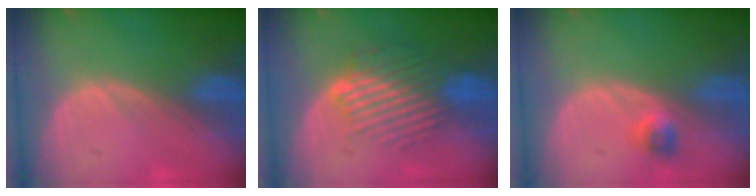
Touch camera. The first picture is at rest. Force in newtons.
{"total": 9.4, "press": 8.0, "slide": 5.1}
{"total": 2.4, "press": 2.0, "slide": 1.2}